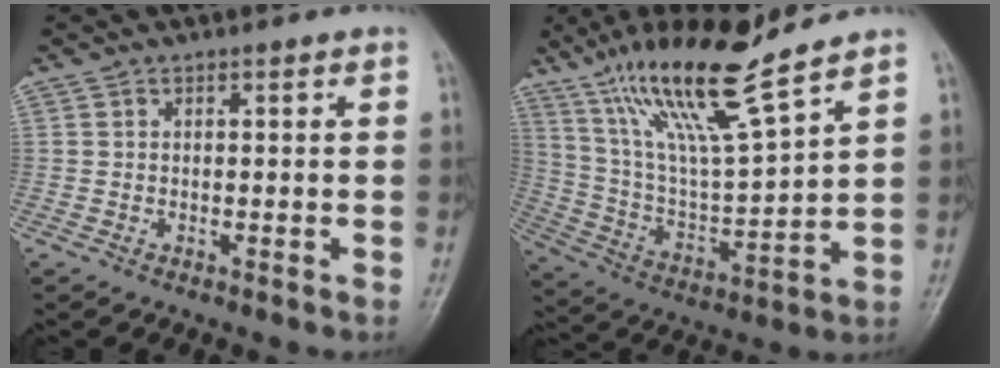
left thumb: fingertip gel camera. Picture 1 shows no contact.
{"total": 18.4, "force": [12.8, 2.4, 12.9], "torque": [-0.224, -0.059, 0.246]}